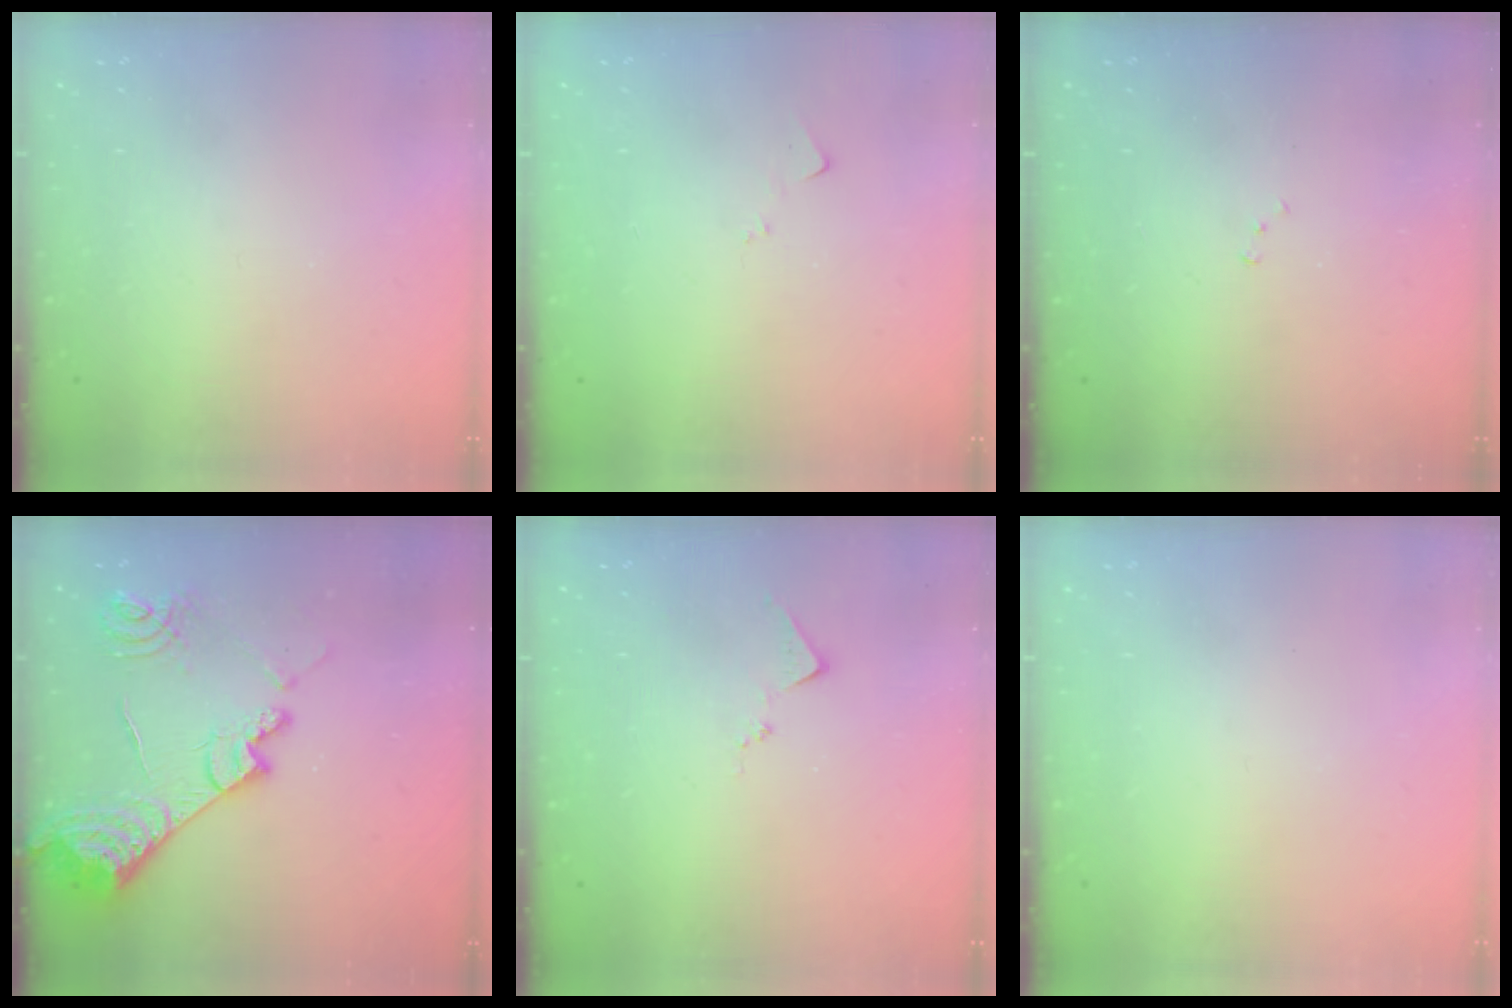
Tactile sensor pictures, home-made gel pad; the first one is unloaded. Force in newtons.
{"total": 5.3, "press": 5.3, "slide": 0.6}
{"total": 4.8, "press": 4.7, "slide": 0.8}
{"total": 17.4, "press": 17.4, "slide": 1.3}
{"total": 8.0, "press": 8.0, "slide": 0.4}
{"total": 0.0}